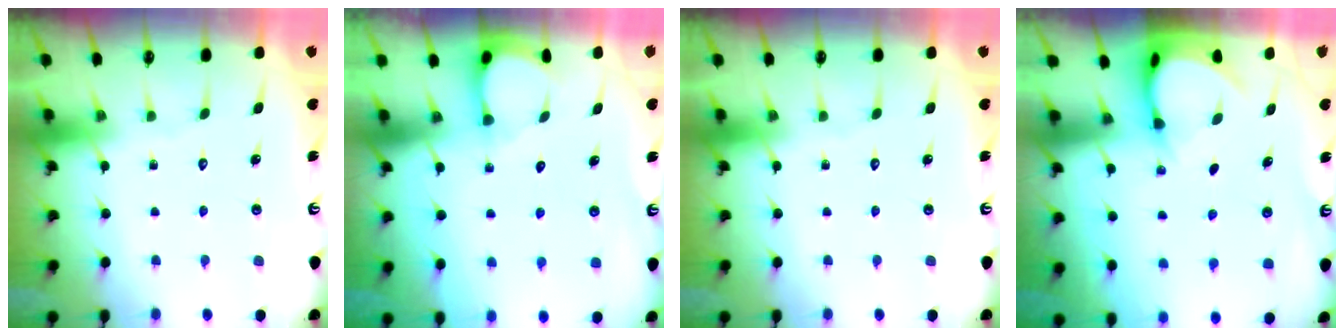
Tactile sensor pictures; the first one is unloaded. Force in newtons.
{"total": 2.3, "press": 2.3, "slide": 0.3}
{"total": 0.0}
{"total": 4.0, "press": 4.0, "slide": 0.3}